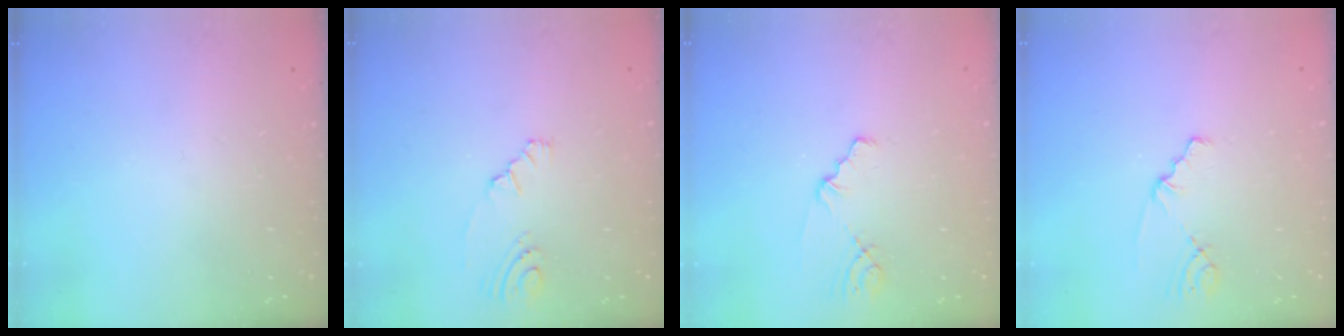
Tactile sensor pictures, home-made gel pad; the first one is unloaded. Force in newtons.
{"total": 5.7, "press": 2.4, "slide": 5.2}
{"total": 1.1, "press": 1.1, "slide": 0.2}
{"total": 1.5, "press": 1.5, "slide": 0.2}